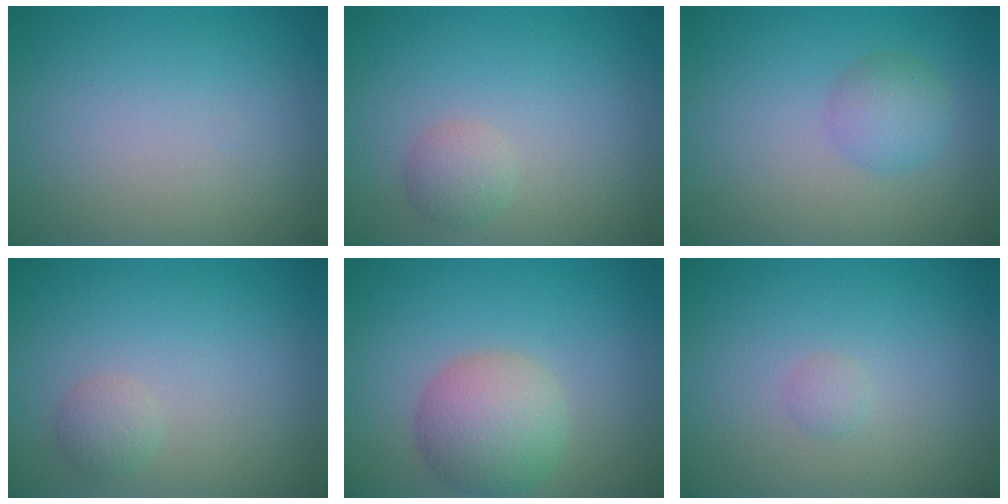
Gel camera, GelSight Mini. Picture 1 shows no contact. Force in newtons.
{"total": 1.6, "press": 1.6, "slide": 0.0}
{"total": 2.5, "press": 2.5, "slide": 0.1}
{"total": 1.3, "press": 1.3, "slide": 0.0}
{"total": 5.1, "press": 5.0, "slide": 0.3}
{"total": 0.7, "press": 0.7, "slide": 0.0}